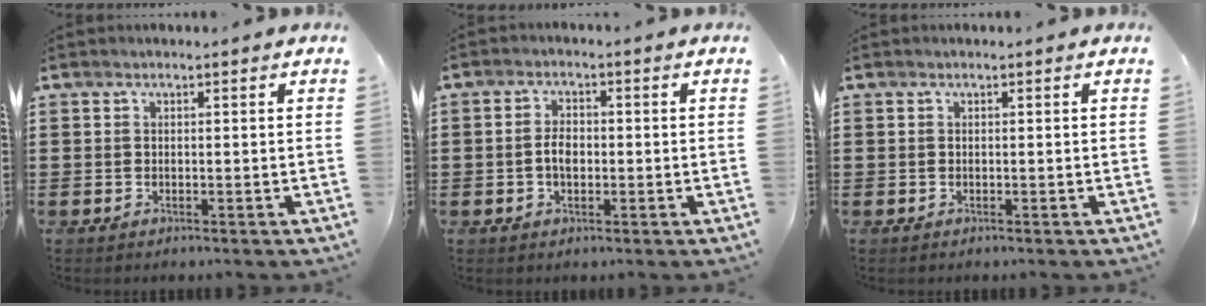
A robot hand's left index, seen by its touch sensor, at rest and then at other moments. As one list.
[{"total": 3.0, "force": [-0.3, 1.6, 2.5], "torque": [-0.055, 0.003, -0.008]}, {"total": 0.0}]